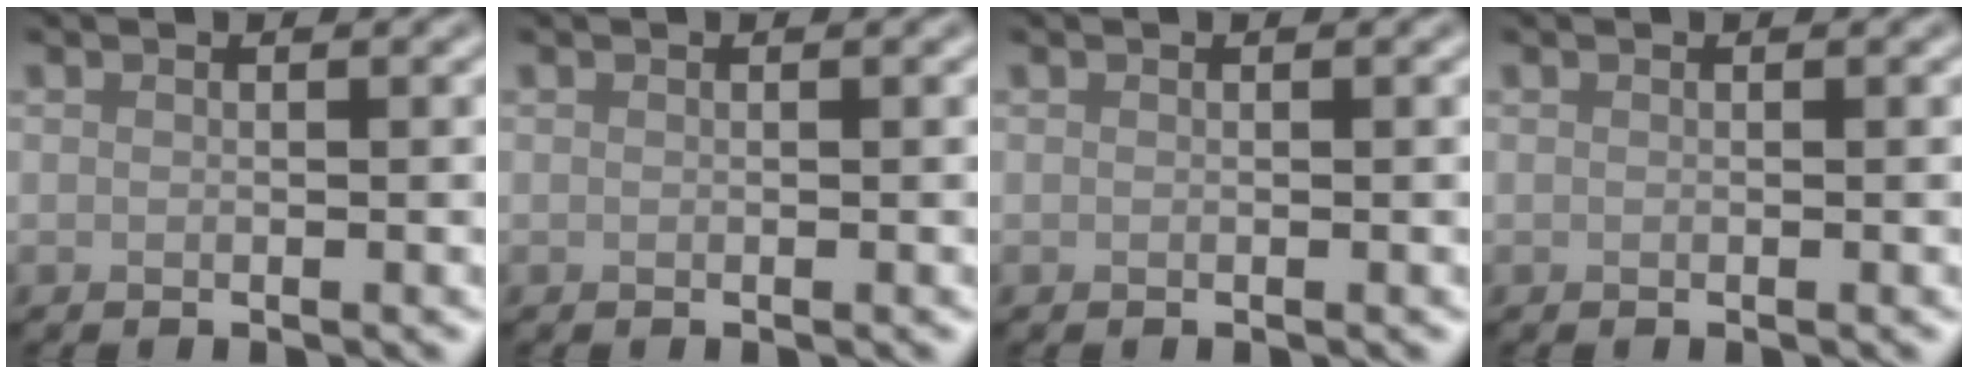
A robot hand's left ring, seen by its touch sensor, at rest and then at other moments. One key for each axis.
{"total": 0.0}
{"total": 0.0}
{"total": 0.0}